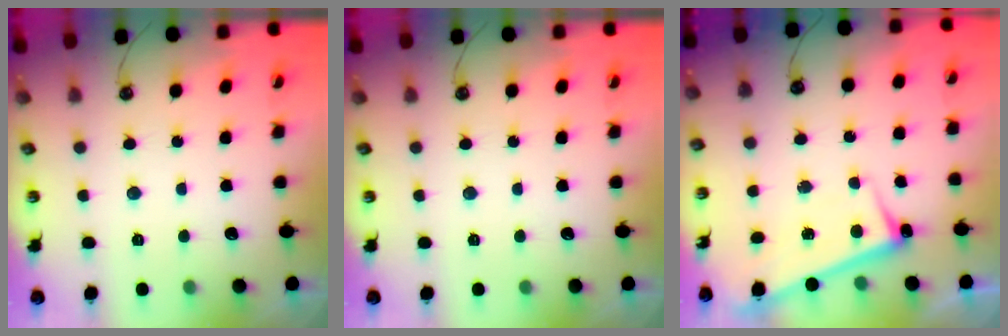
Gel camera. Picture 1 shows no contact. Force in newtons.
{"total": 0.0}
{"total": 2.8, "press": 2.7, "slide": 0.5}